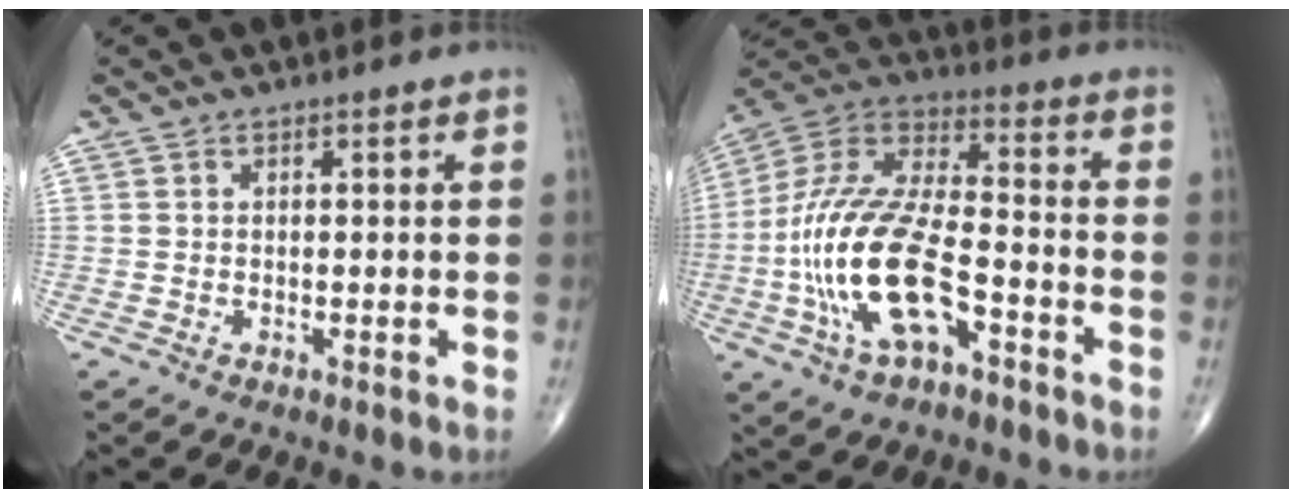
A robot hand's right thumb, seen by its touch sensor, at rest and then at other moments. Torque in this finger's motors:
{"motor_torque": [2.49, 2.52, 2.27, -0.50, 0.68]}